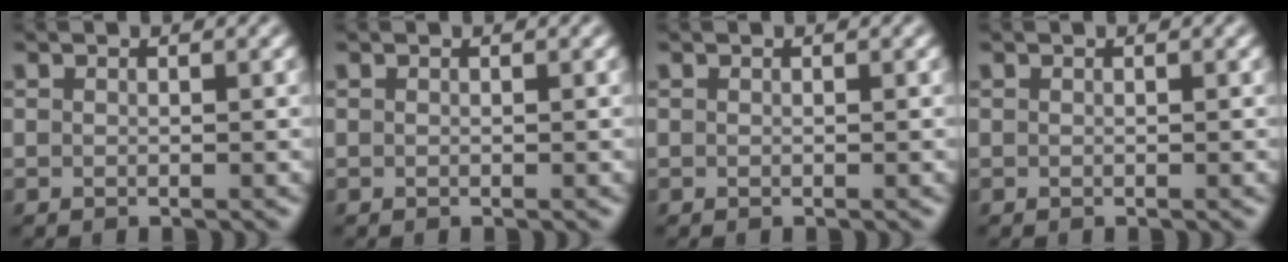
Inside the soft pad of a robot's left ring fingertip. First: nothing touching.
{"total": 0.0}
{"total": 0.0}
{"total": 0.0}